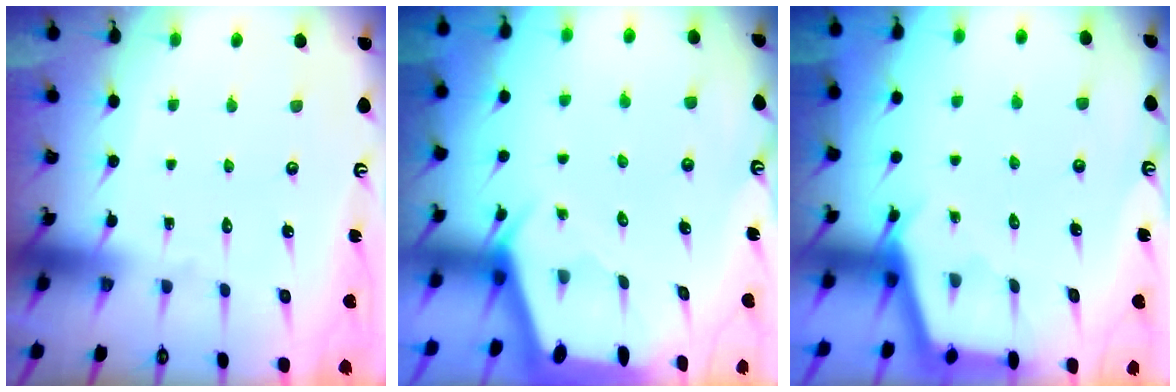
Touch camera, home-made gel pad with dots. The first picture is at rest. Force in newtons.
{"total": 2.1, "press": 2.0, "slide": 0.3}
{"total": 2.9, "press": 2.9, "slide": 0.3}